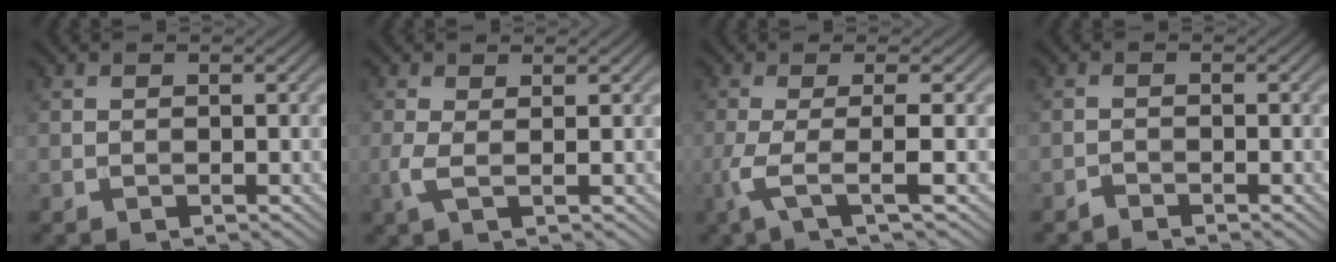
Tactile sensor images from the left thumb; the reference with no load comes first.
{"total": 2.2, "force": [0.0, 0.5, 2.1], "torque": [-0.057, 0.003, -0.004]}
{"total": 4.6, "force": [-1.2, 0.7, 4.4], "torque": [-0.081, -0.003, -0.039]}
{"total": 1.0, "force": [-1.0, 0.0, 0.2], "torque": [-0.003, 0.001, -0.023]}